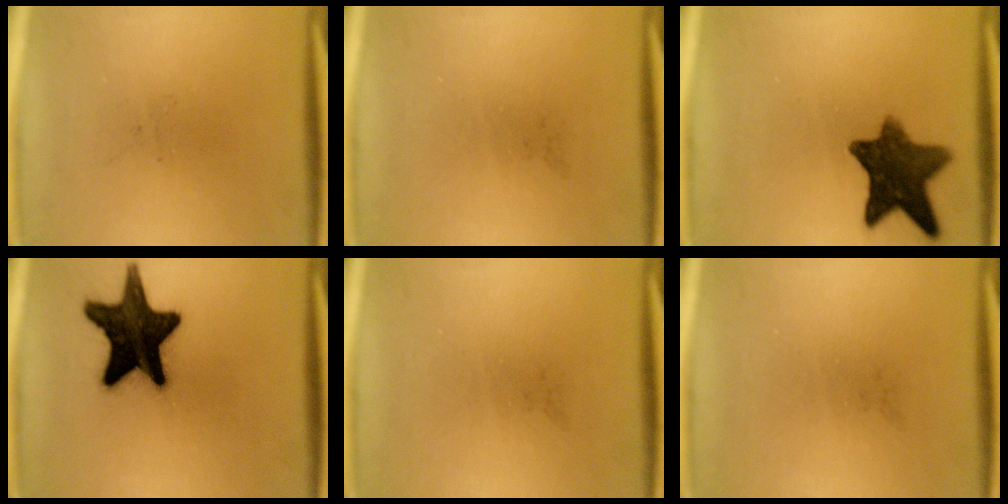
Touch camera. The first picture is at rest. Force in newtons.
{"total": 0.0}
{"total": 10.8}
{"total": 18.6}
{"total": 0.0}
{"total": 0.0}